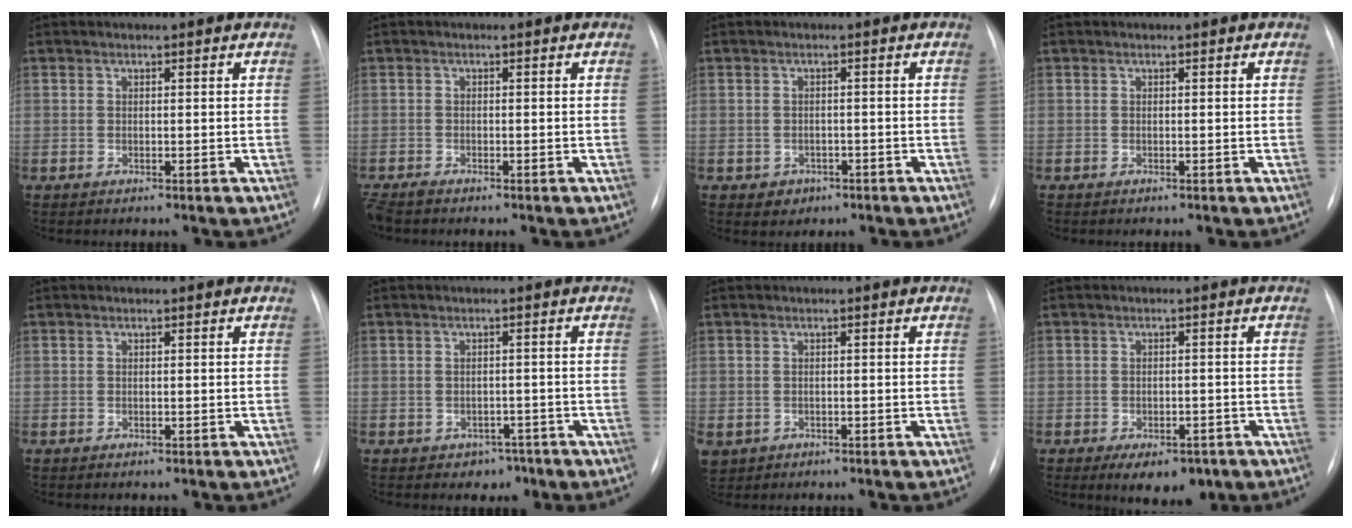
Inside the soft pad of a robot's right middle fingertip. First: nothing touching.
{"total": 2.1, "force": [-1.8, 0.3, 0.9], "torque": [-0.022, -0.008, -0.033]}
{"total": 2.4, "force": [-1.2, 2.0, 0.4], "torque": [-0.003, 0.007, -0.010]}
{"total": 0.0}
{"total": 0.0}
{"total": 2.7, "force": [-1.7, 2.1, 0.5], "torque": [-0.002, 0.012, -0.015]}
{"total": 3.8, "force": [-1.9, 3.2, 1.0], "torque": [-0.025, 0.001, -0.024]}
{"total": 7.0, "force": [-4.5, 3.6, 4.0], "torque": [-0.046, 0.002, -0.057]}